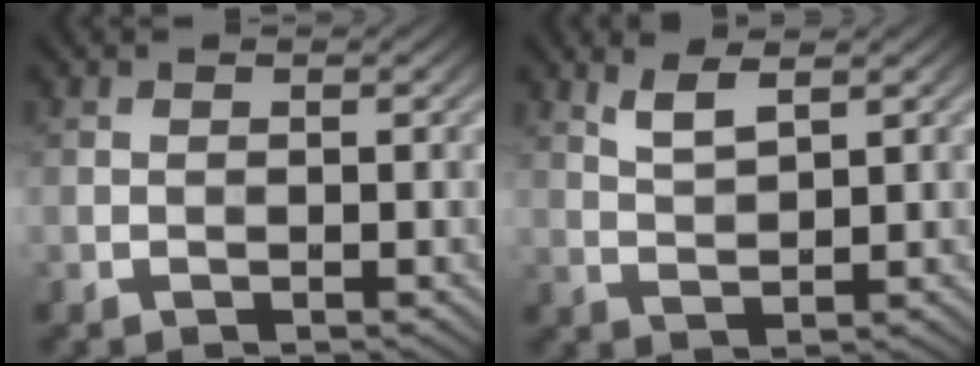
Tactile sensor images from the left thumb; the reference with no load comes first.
{"total": 3.3, "force": [2.2, 0.9, 2.3], "torque": [-0.057, -0.001, 0.048]}